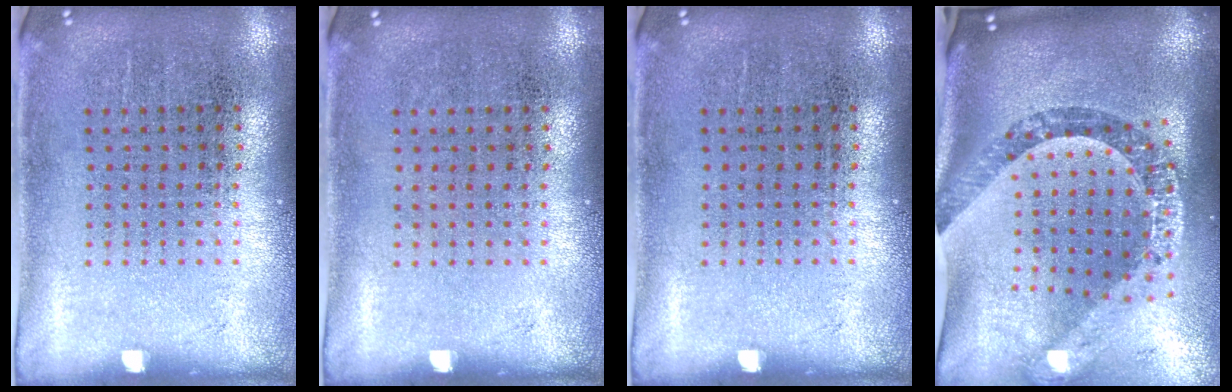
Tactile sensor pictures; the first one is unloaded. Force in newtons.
{"total": 0.0}
{"total": 0.0}
{"total": 2.8, "press": 2.1, "slide": 1.8}